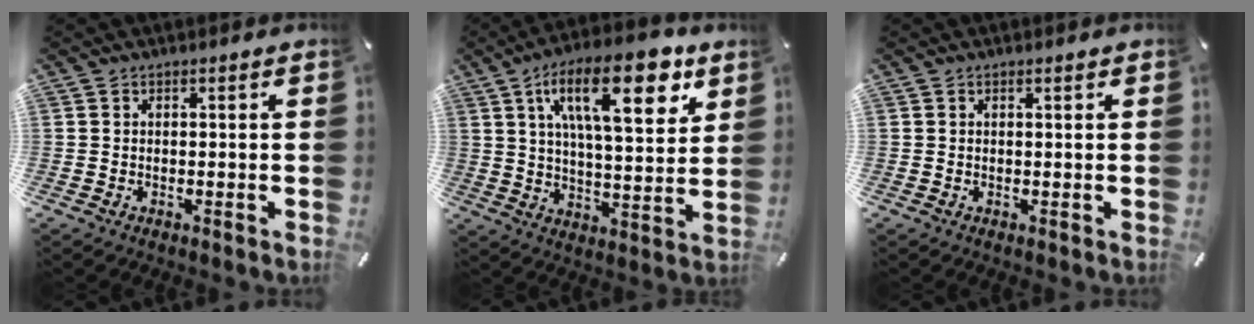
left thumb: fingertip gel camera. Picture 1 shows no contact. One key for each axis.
{"total": 20.4, "fx": 9.7, "fy": 7.9, "fz": 16.1, "tx": -0.248, "ty": -0.024, "tz": 0.145}
{"total": 0.0}